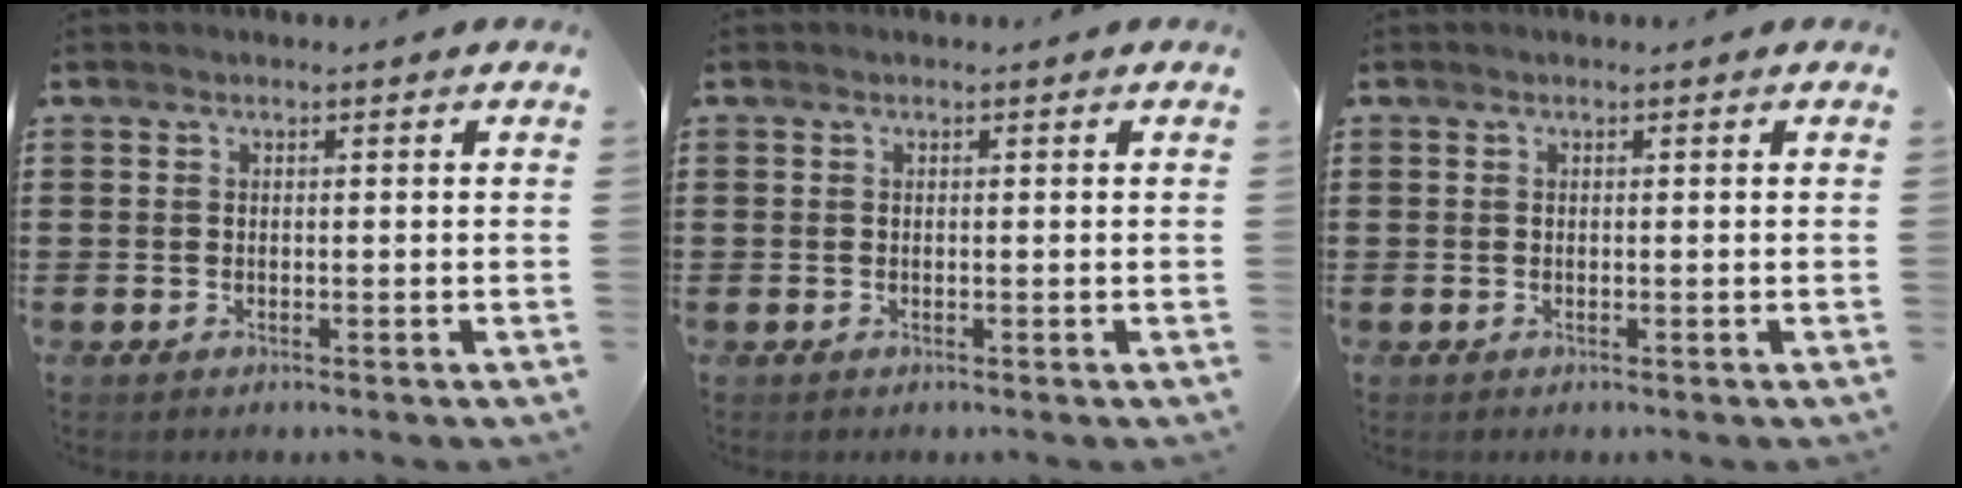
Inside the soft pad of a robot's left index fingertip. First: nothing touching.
{"total": 0.0}
{"total": 0.0}